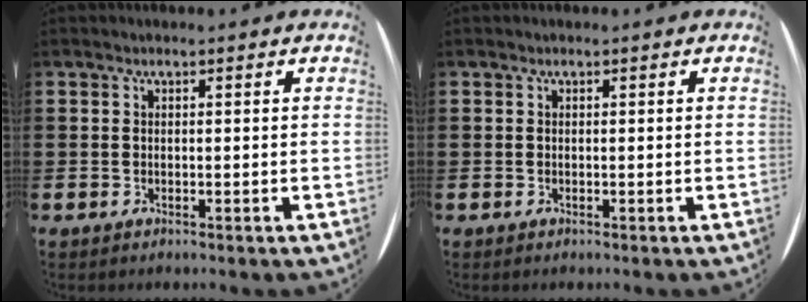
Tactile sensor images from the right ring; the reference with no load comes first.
{"total": 0.0}